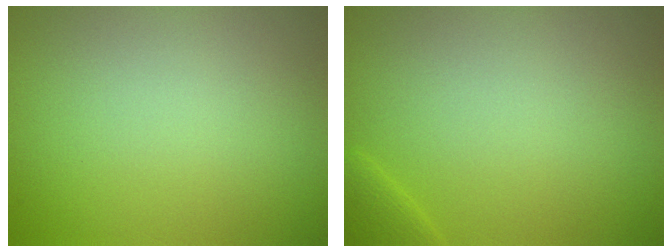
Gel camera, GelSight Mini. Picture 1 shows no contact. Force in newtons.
{"total": 1.4, "press": 1.4, "slide": 0.1}